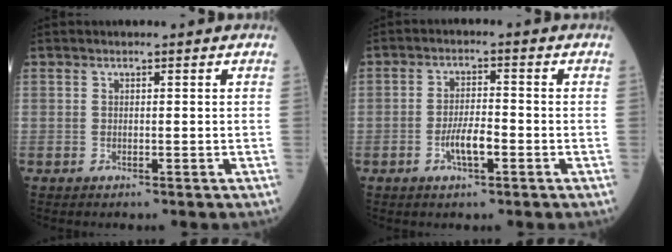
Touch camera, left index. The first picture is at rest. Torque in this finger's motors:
{"motor_torque": [1.02, 0.14, 0.23, 0.04]}